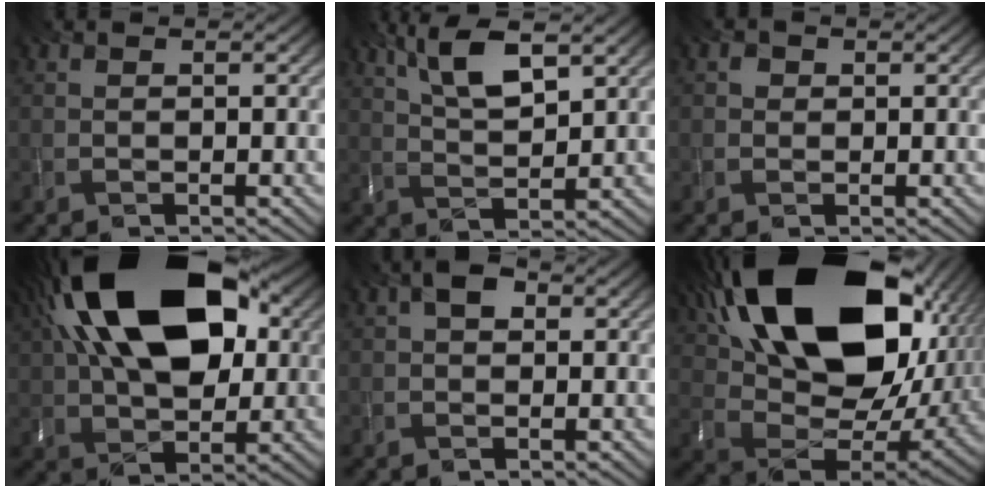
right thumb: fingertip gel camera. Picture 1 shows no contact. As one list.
[{"total": 7.1, "force": [4.3, 1.8, 5.4], "torque": [-0.124, 0.009, 0.087]}, {"total": 1.0, "force": [0.3, 0.9, 0.1], "torque": [0.004, 0.004, -0.001]}, {"total": 21.1, "force": [7.6, 11.9, 15.8], "torque": [-0.300, 0.066, 0.101]}, {"total": 1.9, "force": [0.5, 1.3, 1.4], "torque": [-0.028, 0.008, -0.002]}, {"total": 22.6, "force": [9.8, 12.8, 15.9], "torque": [-0.343, 0.019, 0.192]}]